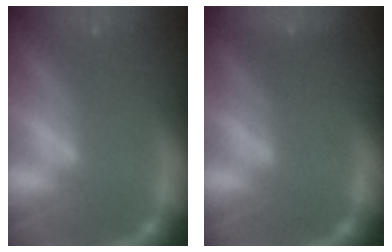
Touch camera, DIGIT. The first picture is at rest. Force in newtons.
{"total": 10.0}